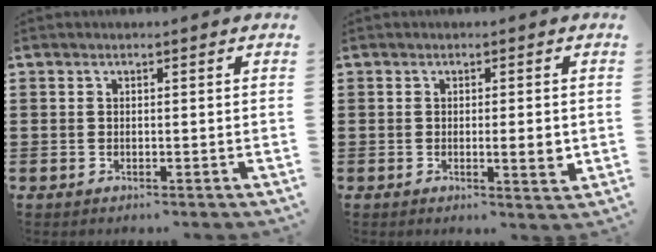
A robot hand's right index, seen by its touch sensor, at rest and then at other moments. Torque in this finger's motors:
{"motor_torque": [1.16, -0.07, 0.18, 0.08]}